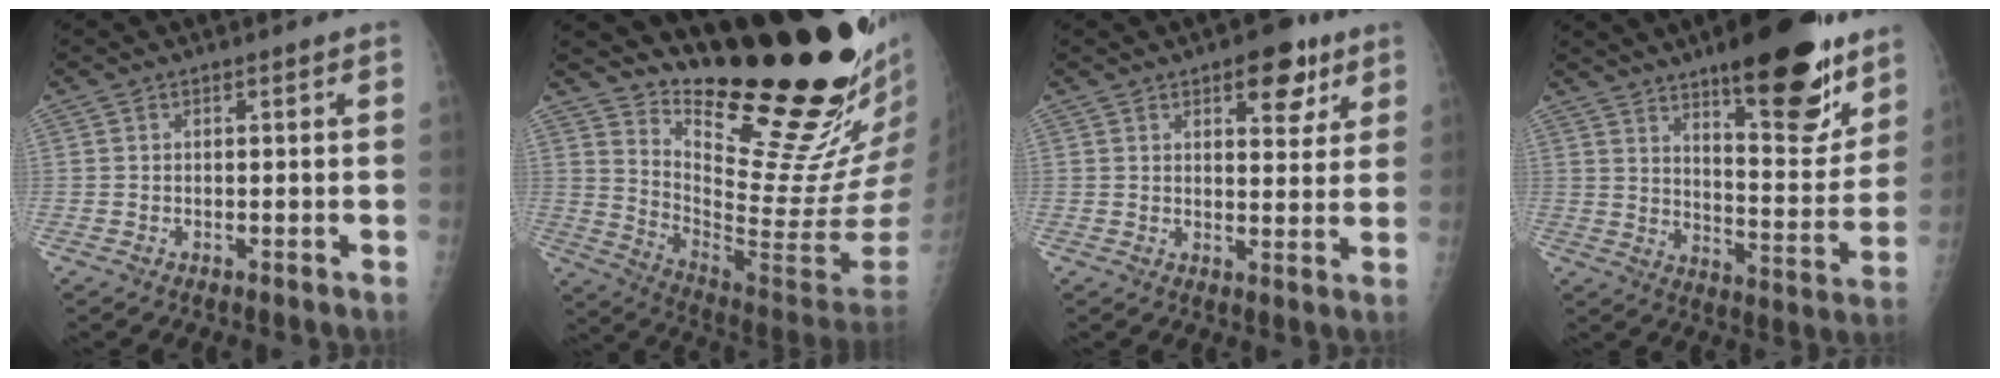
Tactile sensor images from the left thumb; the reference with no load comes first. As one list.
[{"total": 28.1, "force": [21.6, 5.4, 17.2], "torque": [-0.230, -0.166, 0.326]}, {"total": 8.2, "force": [4.6, 4.1, 5.4], "torque": [-0.039, -0.019, 0.056]}, {"total": 21.1, "force": [13.7, 6.4, 14.8], "torque": [-0.164, -0.084, 0.204]}]